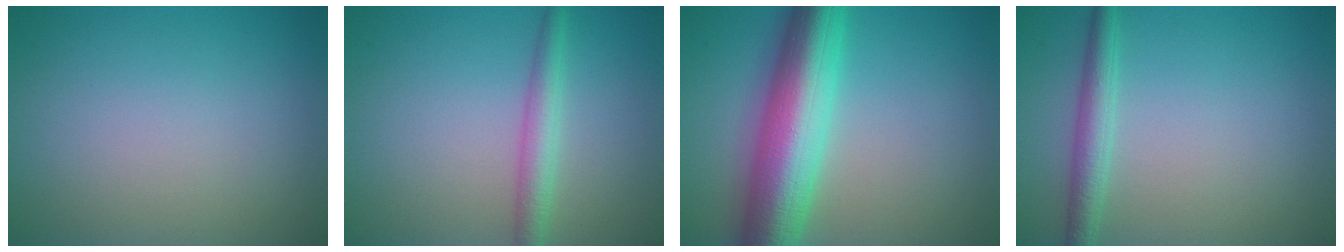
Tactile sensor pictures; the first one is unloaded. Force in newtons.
{"total": 2.7, "press": 2.7, "slide": 0.1}
{"total": 10.5, "press": 10.5, "slide": 0.1}
{"total": 2.6, "press": 2.6, "slide": 0.1}